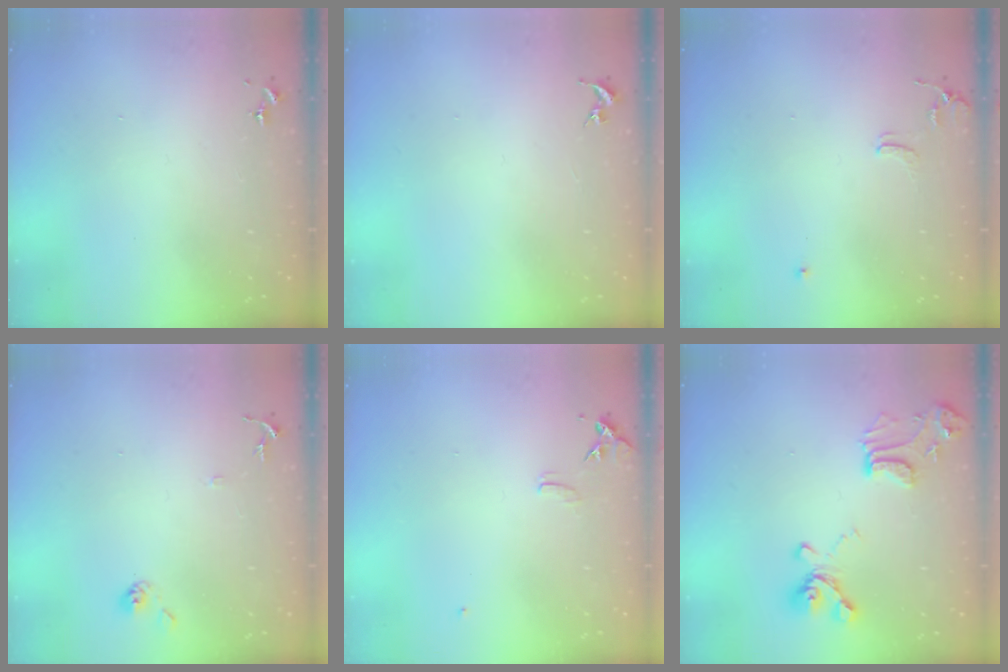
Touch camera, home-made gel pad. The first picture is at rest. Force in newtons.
{"total": 0.0}
{"total": 6.4, "press": 6.3, "slide": 0.8}
{"total": 6.4, "press": 6.4, "slide": 0.4}
{"total": 6.3, "press": 6.2, "slide": 0.7}
{"total": 14.3, "press": 14.2, "slide": 1.7}